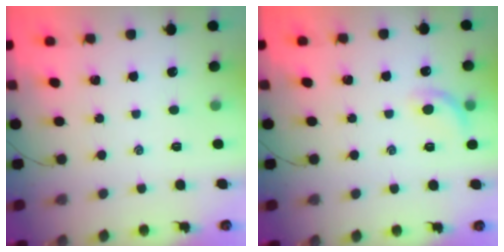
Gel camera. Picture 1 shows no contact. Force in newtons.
{"total": 7.9, "press": 7.8, "slide": 1.7}